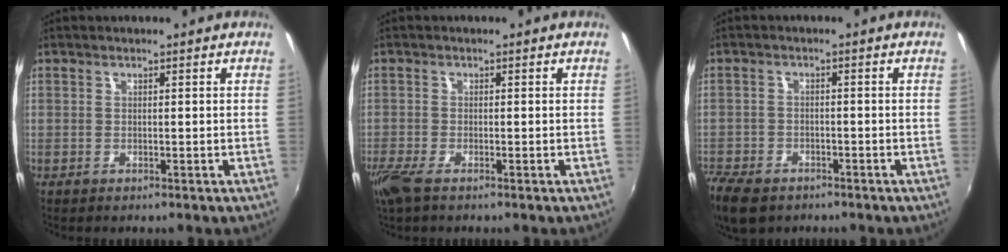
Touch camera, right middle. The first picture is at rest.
{"total": 4.0, "force": [-2.7, 1.0, 2.7], "torque": [-0.067, -0.015, -0.055]}
{"total": 9.1, "force": [-6.3, 5.1, 4.0], "torque": [-0.121, -0.023, -0.118]}